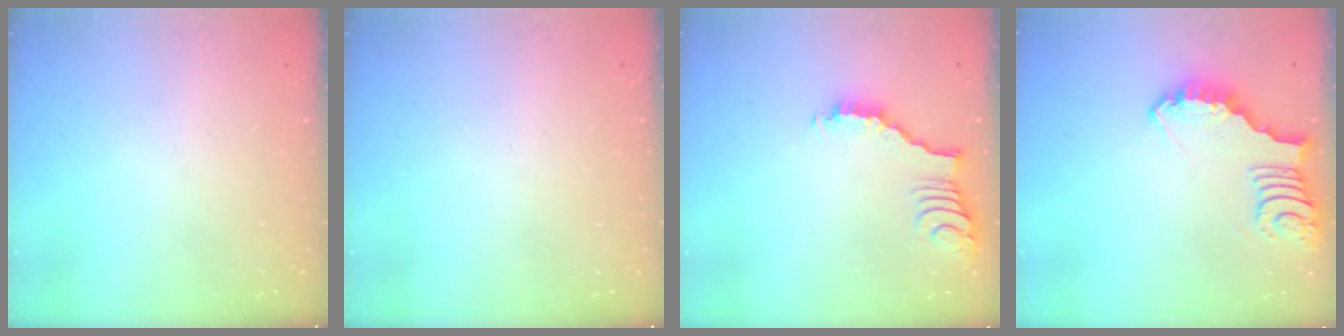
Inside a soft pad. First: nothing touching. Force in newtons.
{"total": 0.0}
{"total": 2.5, "press": 2.5, "slide": 0.4}
{"total": 3.6, "press": 3.6, "slide": 0.1}